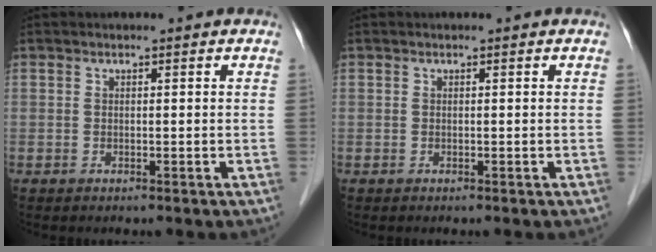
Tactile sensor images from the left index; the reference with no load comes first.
{"total": 0.0}